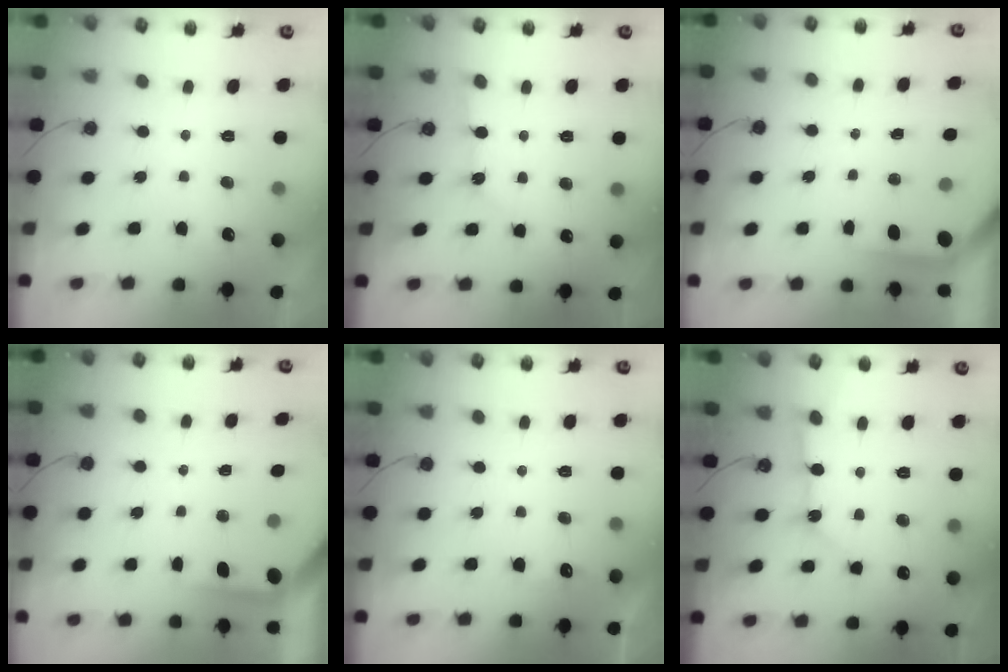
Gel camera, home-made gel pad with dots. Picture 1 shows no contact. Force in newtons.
{"total": 2.0, "press": 2.0, "slide": 0.3}
{"total": 3.6, "press": 3.6, "slide": 0.3}
{"total": 3.5, "press": 3.5, "slide": 0.3}
{"total": 4.0, "press": 3.9, "slide": 0.8}
{"total": 10.1, "press": 10.1, "slide": 1.2}